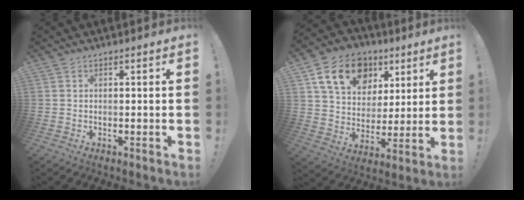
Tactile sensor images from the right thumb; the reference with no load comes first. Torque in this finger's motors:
{"motor_torque": [1.80, 1.85, 0.26, 0.25, 0.22]}